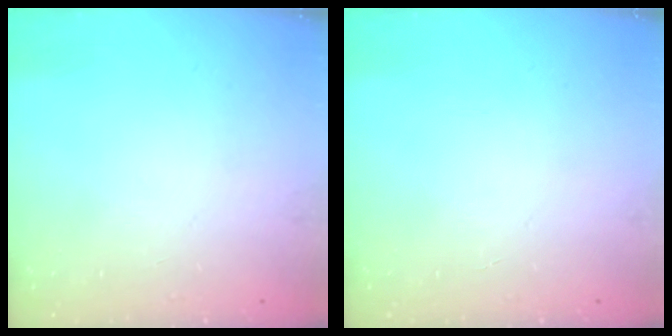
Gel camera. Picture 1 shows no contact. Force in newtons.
{"total": 0.0}